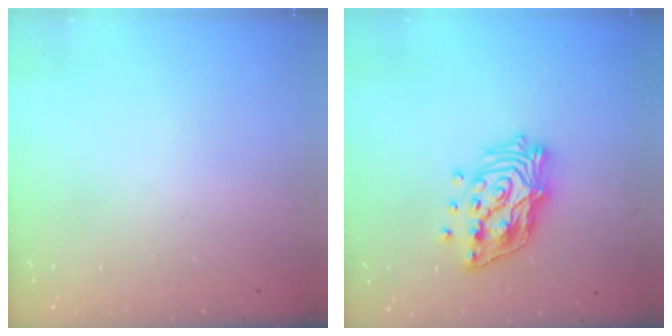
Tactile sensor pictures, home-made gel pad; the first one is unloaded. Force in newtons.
{"total": 15.8, "press": 15.8, "slide": 1.0}